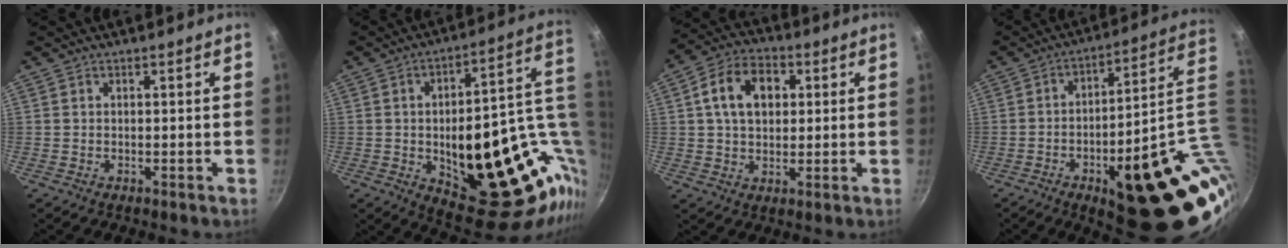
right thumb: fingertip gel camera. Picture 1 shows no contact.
{"total": 30.4, "force": [-1.9, 14.4, 26.6], "torque": [-0.306, 0.003, 0.000]}
{"total": 11.4, "force": [2.6, 8.1, 7.5], "torque": [-0.107, 0.013, 0.032]}
{"total": 27.1, "force": [-4.1, 8.8, 25.3], "torque": [-0.287, 0.004, -0.040]}